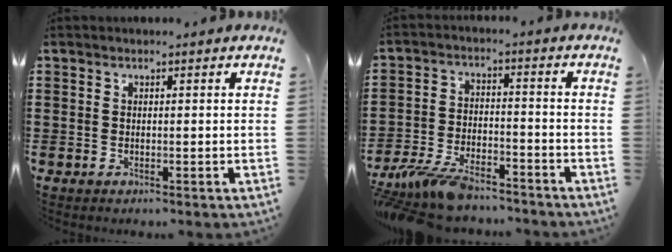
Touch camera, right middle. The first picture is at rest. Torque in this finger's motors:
{"motor_torque": [2.14, 0.00, 1.05, 0.21]}